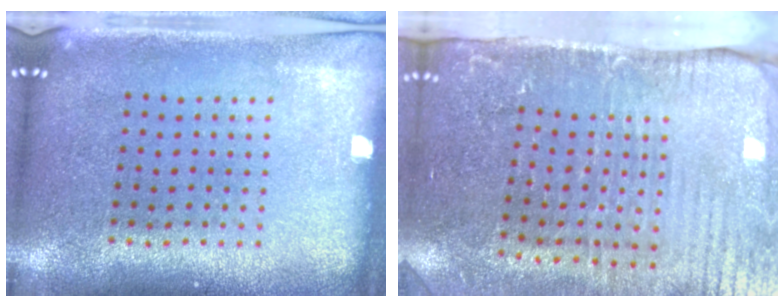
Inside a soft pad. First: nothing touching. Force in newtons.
{"total": 4.4, "press": 3.7, "slide": 2.4}